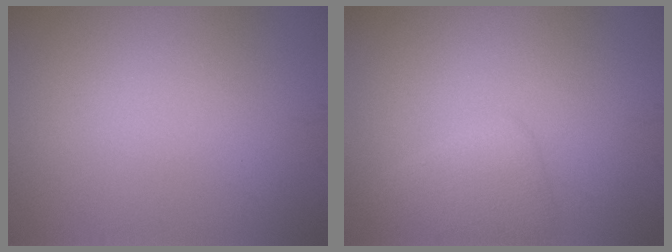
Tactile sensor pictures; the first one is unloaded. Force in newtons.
{"total": 2.6, "press": 2.6, "slide": 0.1}